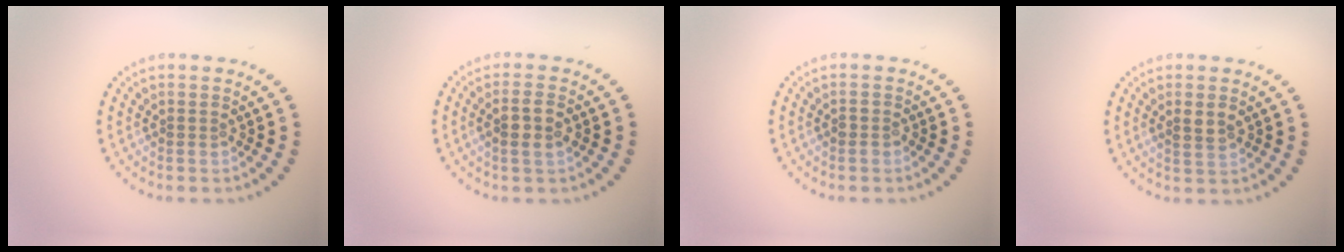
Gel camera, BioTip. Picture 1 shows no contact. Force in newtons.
{"total": 2.5, "press": 2.4, "slide": 0.7}
{"total": 1.0, "press": 0.9, "slide": 0.4}
{"total": 1.6, "press": 1.6, "slide": 0.4}